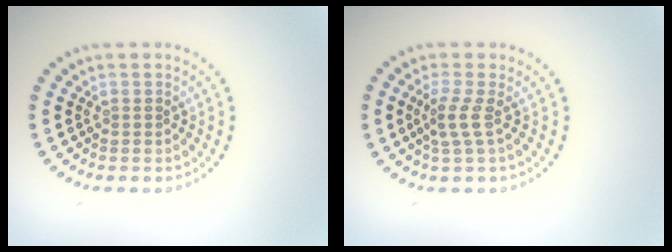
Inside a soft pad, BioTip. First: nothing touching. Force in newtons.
{"total": 2.0, "press": 1.4, "slide": 1.4}